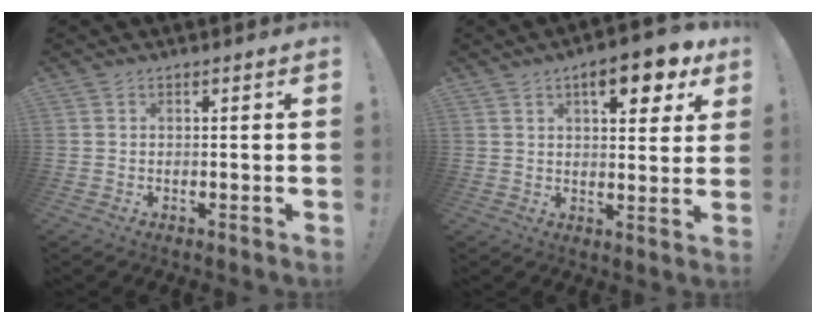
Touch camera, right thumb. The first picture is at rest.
{"total": 10.7, "force": [5.4, 4.0, 8.3], "torque": [-0.097, -0.025, 0.084]}